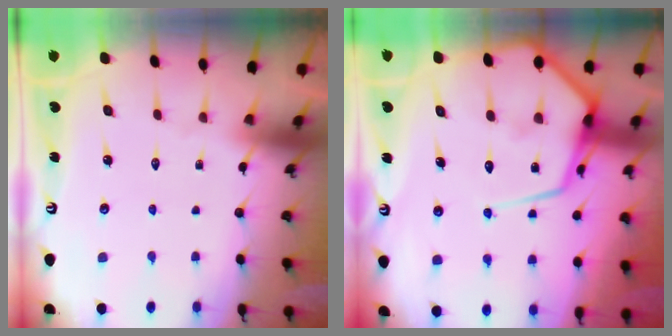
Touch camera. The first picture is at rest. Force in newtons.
{"total": 15.1, "press": 15.0, "slide": 1.5}